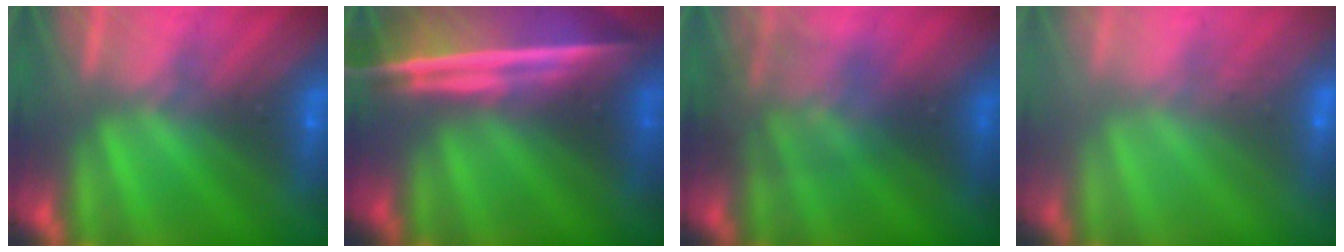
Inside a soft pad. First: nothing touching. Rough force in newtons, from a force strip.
{"total": 11.6}
{"total": 1.3}
{"total": 2.5}